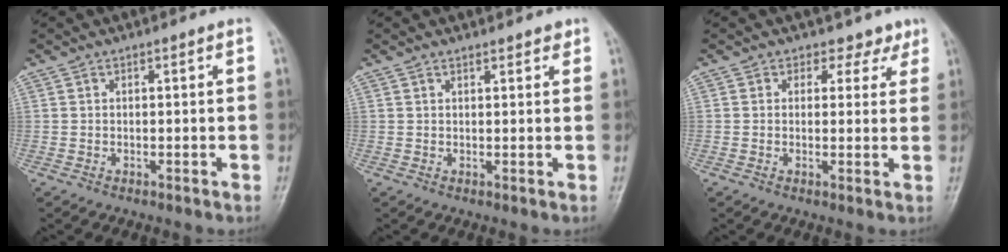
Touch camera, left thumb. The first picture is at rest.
{"total": 1.9, "force": [1.7, 0.7, 0.6], "torque": [0.002, -0.007, 0.020]}
{"total": 3.4, "force": [2.5, 2.3, -0.2], "torque": [0.028, -0.016, 0.018]}